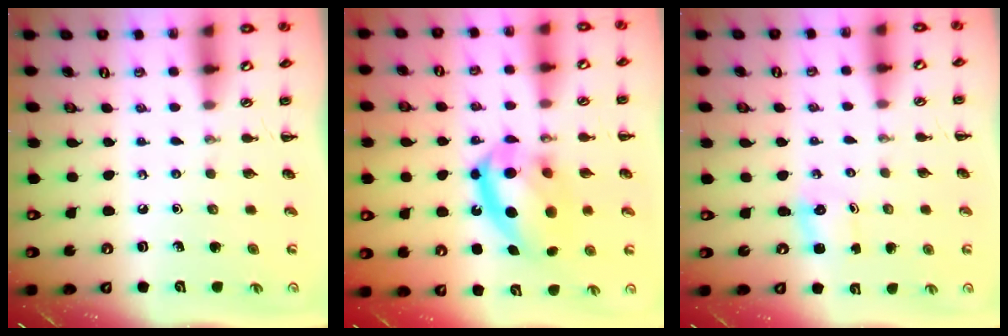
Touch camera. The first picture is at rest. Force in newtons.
{"total": 16.8, "press": 16.3, "slide": 3.9}
{"total": 1.1, "press": 1.1, "slide": 0.4}